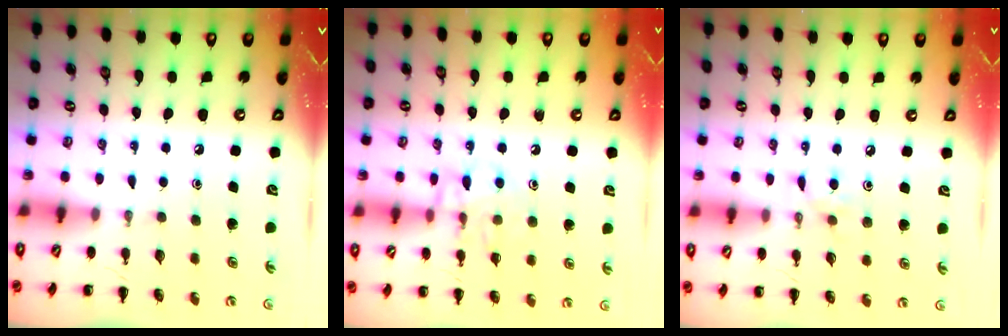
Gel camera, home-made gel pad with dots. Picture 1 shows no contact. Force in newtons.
{"total": 10.3, "press": 10.3, "slide": 0.5}
{"total": 3.8, "press": 3.5, "slide": 1.3}